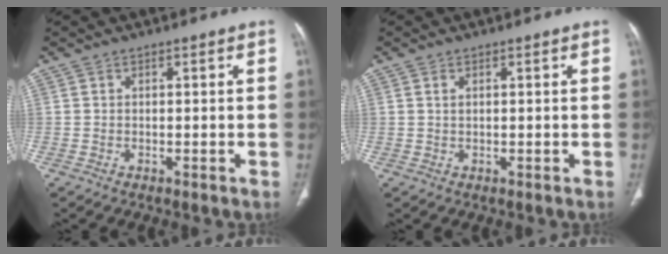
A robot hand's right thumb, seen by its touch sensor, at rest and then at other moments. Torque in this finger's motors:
{"motor_torque": [-0.11, -0.30, -0.42, 0.26, -0.03]}